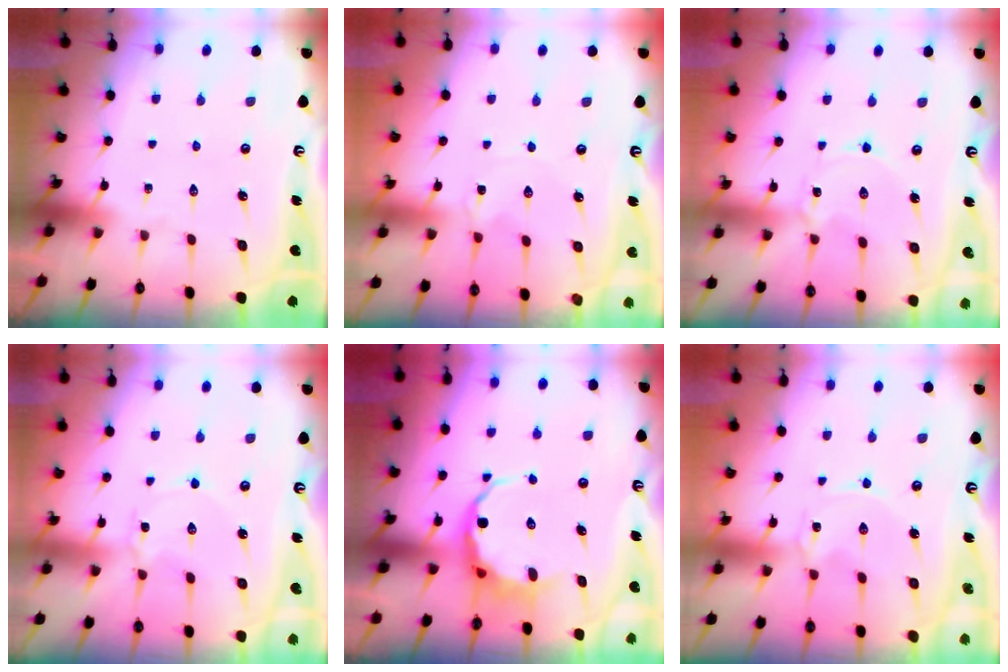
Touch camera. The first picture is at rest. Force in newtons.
{"total": 0.8, "press": 0.8, "slide": 0.2}
{"total": 1.7, "press": 1.7, "slide": 0.3}
{"total": 2.8, "press": 2.8, "slide": 0.3}
{"total": 7.3, "press": 7.1, "slide": 1.7}
{"total": 0.0}